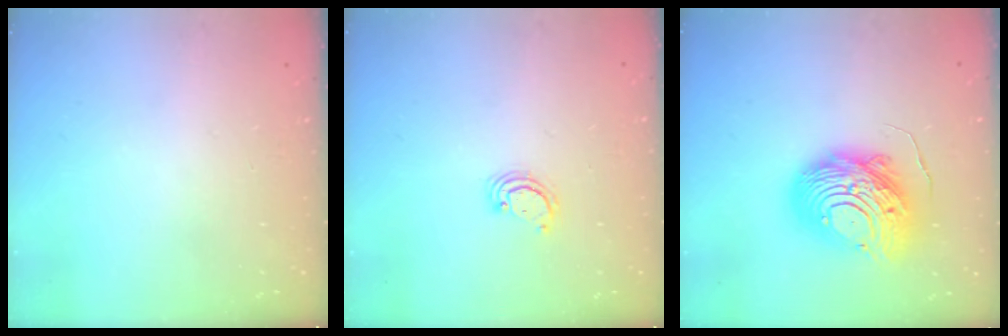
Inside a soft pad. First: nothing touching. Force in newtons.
{"total": 2.6, "press": 2.6, "slide": 0.3}
{"total": 15.4, "press": 15.3, "slide": 1.4}